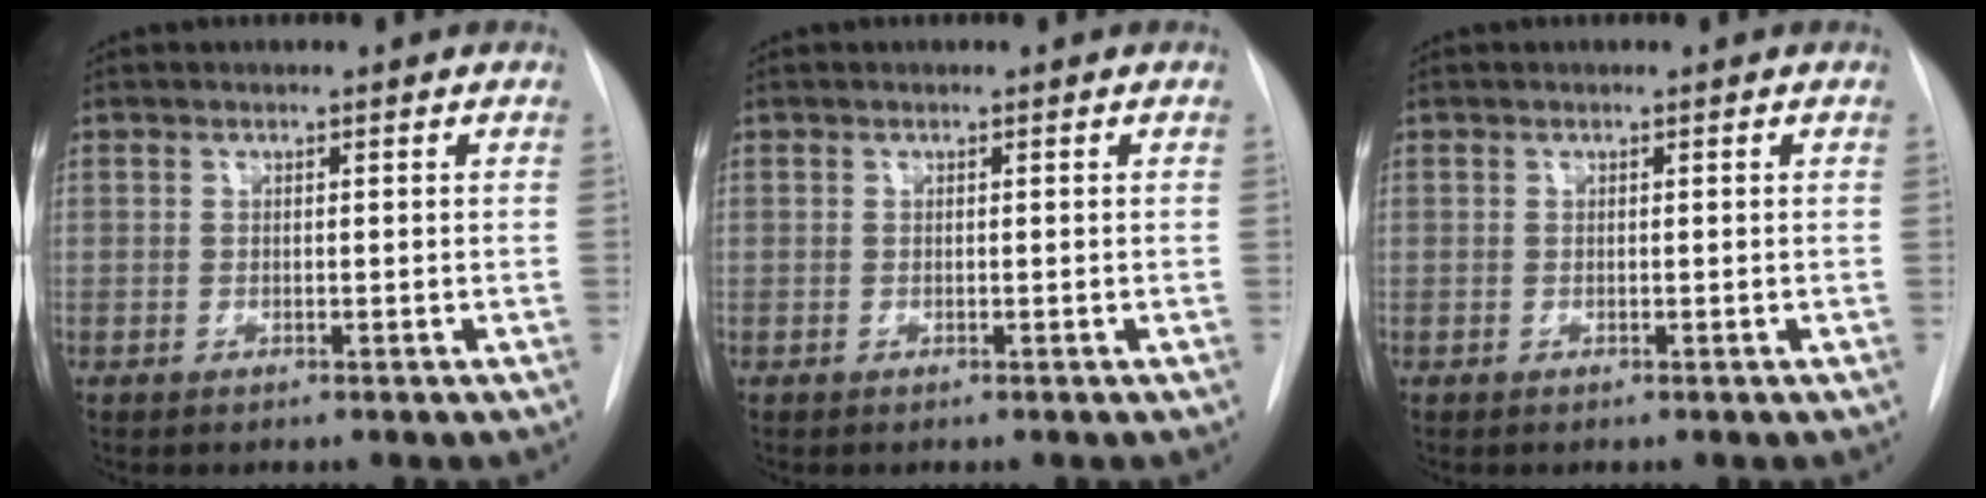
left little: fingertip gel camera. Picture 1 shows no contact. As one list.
[{"total": 0.0}, {"total": 0.0}]